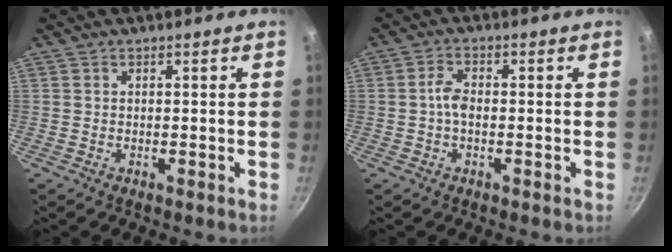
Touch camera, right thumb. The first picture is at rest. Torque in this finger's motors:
{"motor_torque": [0.86, 0.26, 0.38, -0.39, 0.01]}